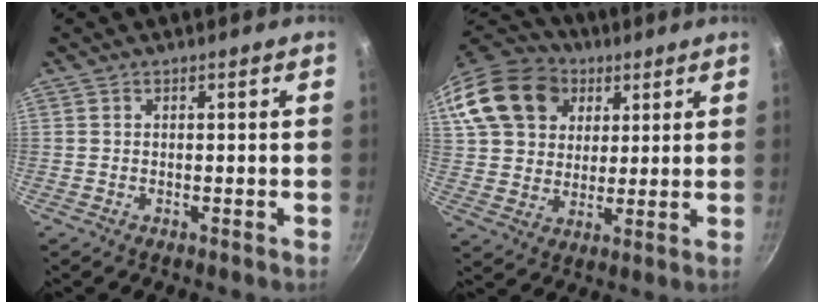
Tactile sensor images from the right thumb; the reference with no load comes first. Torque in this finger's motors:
{"motor_torque": [-0.74, 1.71, 0.38, 0.51, 0.10]}